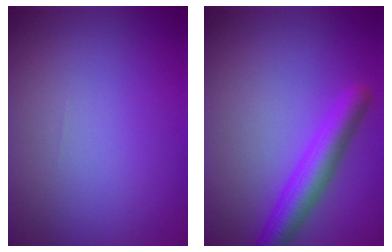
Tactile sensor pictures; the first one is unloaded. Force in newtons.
{"total": 4.1, "press": 4.1, "slide": 0.1}